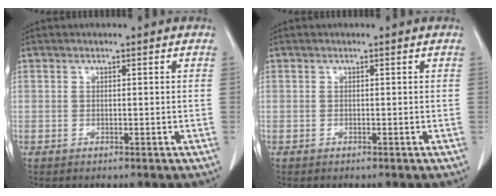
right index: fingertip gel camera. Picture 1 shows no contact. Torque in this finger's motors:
{"motor_torque": [-0.02, 0.00, 0.00, 0.00]}